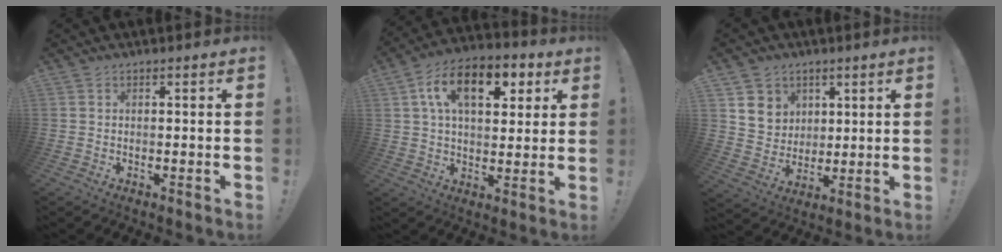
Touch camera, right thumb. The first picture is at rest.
{"total": 15.2, "force": [5.6, 8.7, 11.1], "torque": [-0.170, -0.005, 0.095]}
{"total": 7.8, "force": [4.3, 6.5, 0.3], "torque": [-0.007, -0.036, 0.087]}